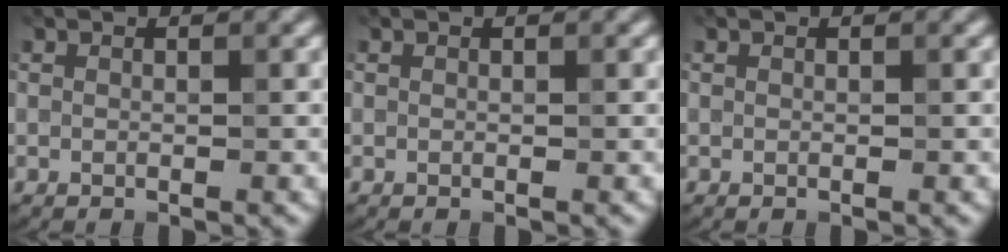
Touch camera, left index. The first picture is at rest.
{"total": 0.0}
{"total": 0.0}